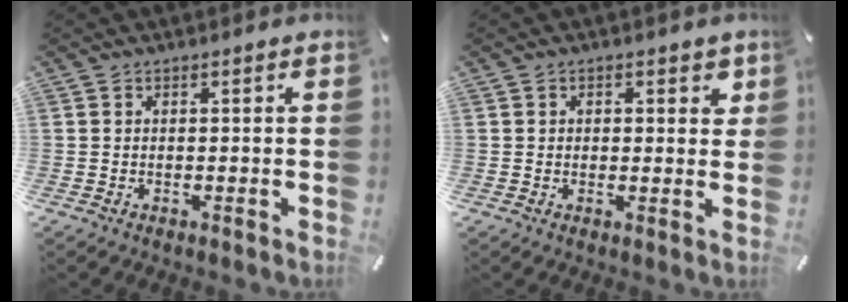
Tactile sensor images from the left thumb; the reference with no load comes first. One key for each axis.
{"total": 2.4, "fx": 0.8, "fy": 1.6, "fz": 1.5, "tx": -0.008, "ty": -0.003, "tz": 0.007}